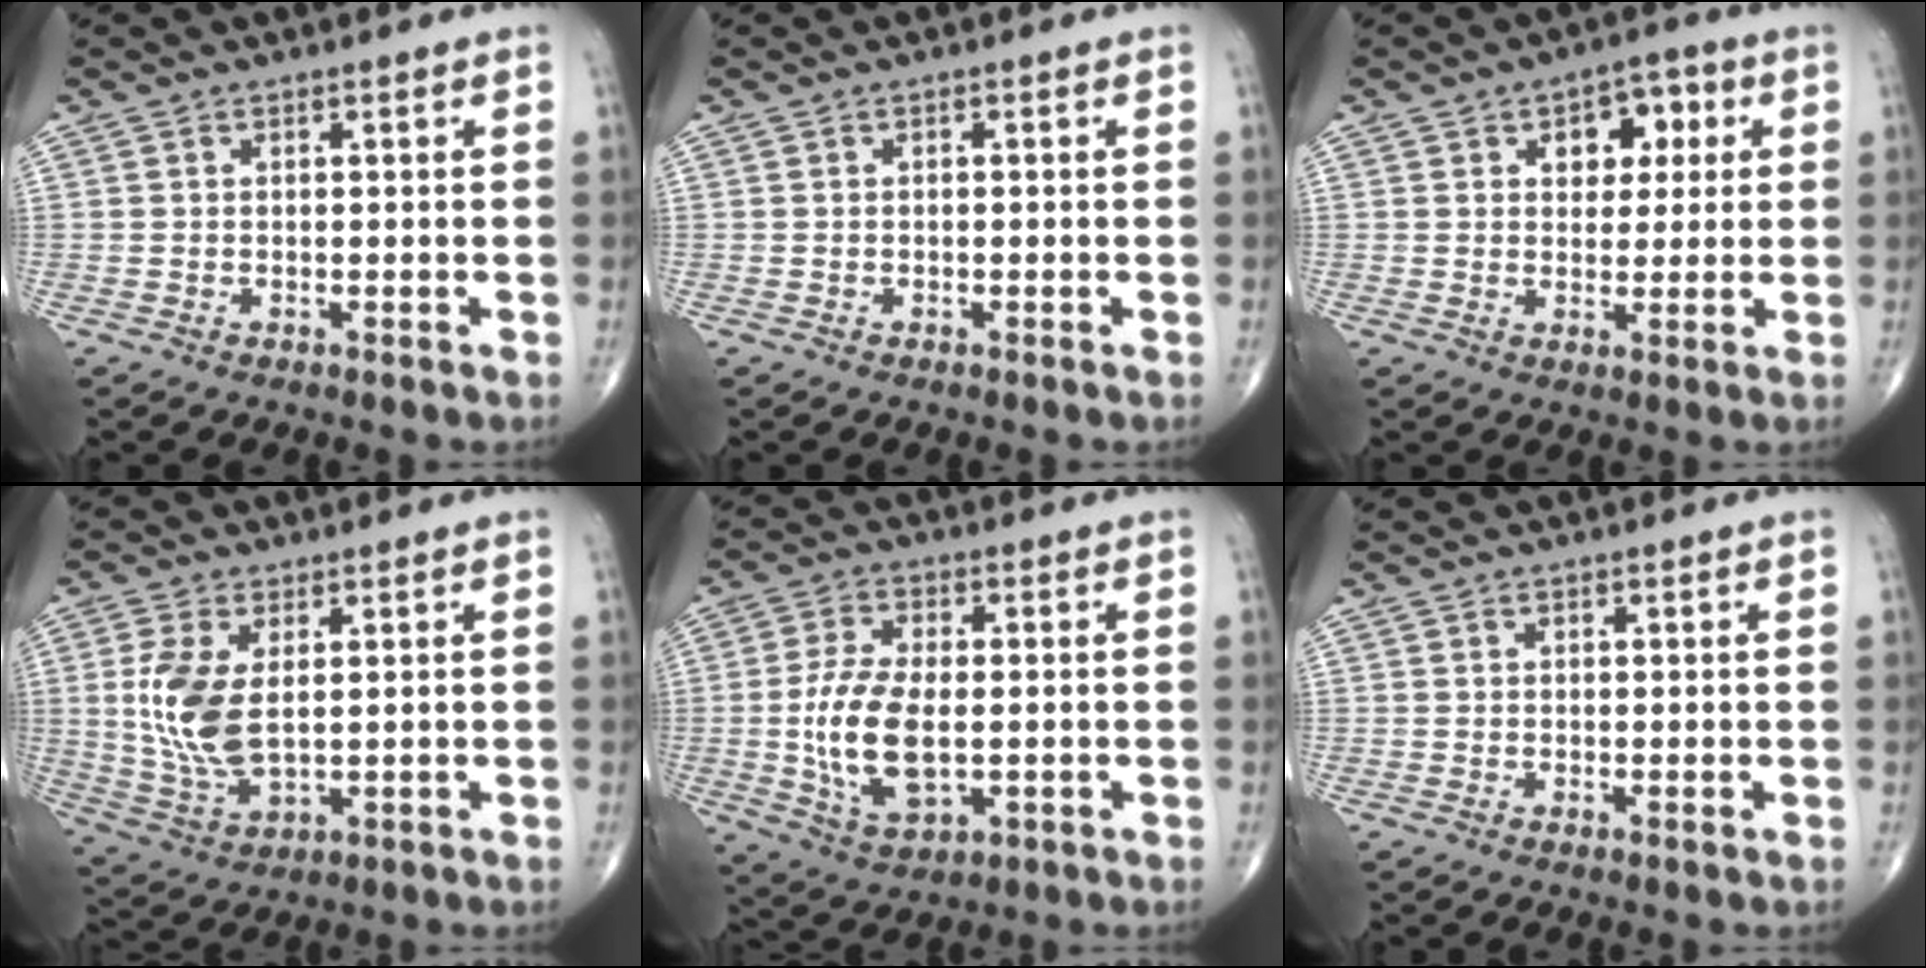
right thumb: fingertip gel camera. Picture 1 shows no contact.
{"total": 0.0}
{"total": 7.8, "force": [2.5, 5.1, 5.3], "torque": [-0.030, 0.000, 0.029]}
{"total": 10.4, "force": [1.6, 5.2, 8.8], "torque": [-0.191, -0.011, 0.042]}
{"total": 12.3, "force": [-1.1, 6.2, 10.6], "torque": [-0.208, -0.006, -0.015]}
{"total": 0.0}